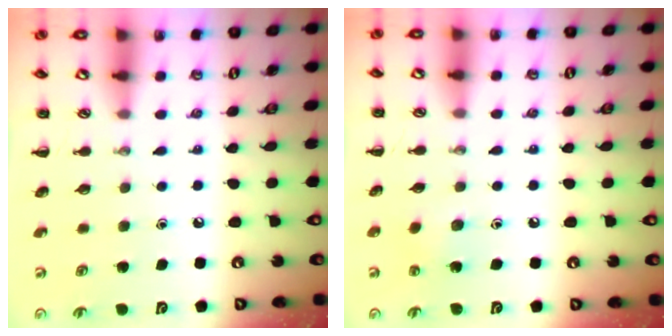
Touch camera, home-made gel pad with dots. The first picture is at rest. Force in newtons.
{"total": 2.6, "press": 2.5, "slide": 0.7}